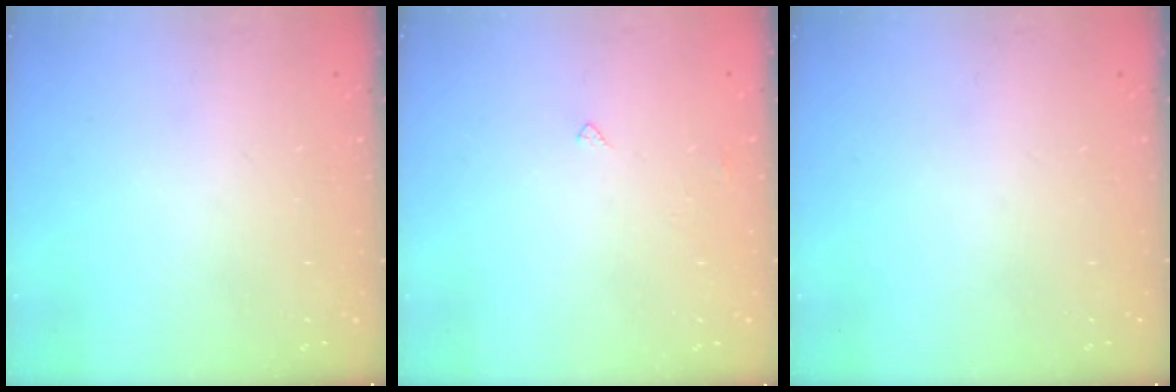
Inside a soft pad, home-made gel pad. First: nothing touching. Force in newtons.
{"total": 2.8, "press": 2.7, "slide": 0.4}
{"total": 0.0}